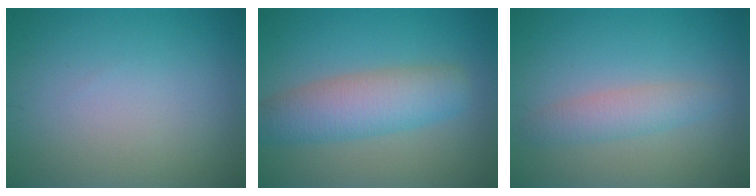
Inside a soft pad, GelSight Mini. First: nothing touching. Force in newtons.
{"total": 5.5, "press": 5.5, "slide": 0.1}
{"total": 2.5, "press": 2.5, "slide": 0.2}